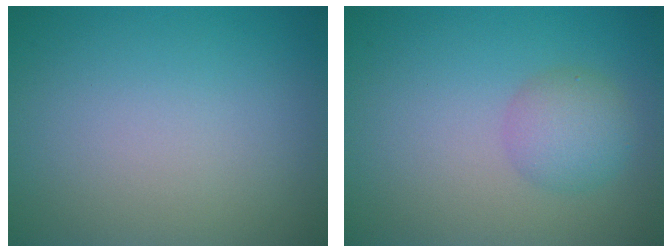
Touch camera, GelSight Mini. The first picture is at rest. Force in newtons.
{"total": 2.8, "press": 2.8, "slide": 0.1}